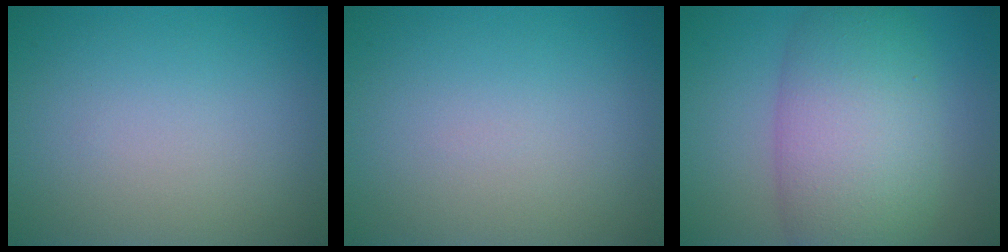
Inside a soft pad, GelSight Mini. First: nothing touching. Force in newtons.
{"total": 0.0}
{"total": 9.6, "press": 9.6, "slide": 0.3}